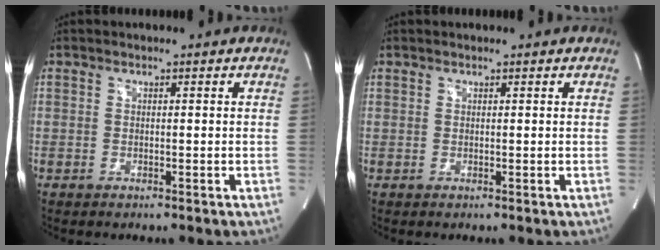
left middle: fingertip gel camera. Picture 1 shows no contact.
{"total": 0.0}